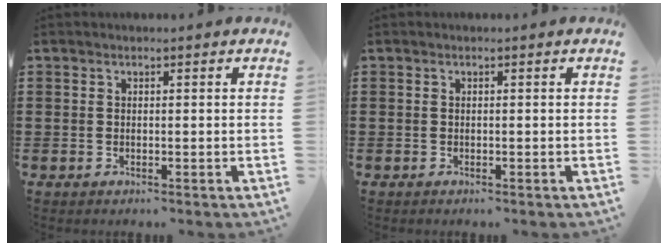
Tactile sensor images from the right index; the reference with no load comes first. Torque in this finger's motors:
{"motor_torque": [-0.03, 1.73, 0.03, 0.01]}